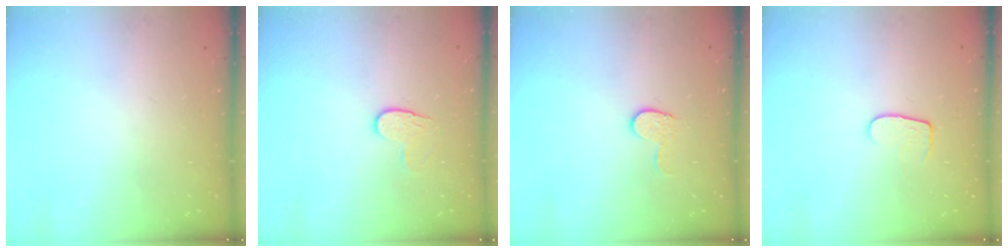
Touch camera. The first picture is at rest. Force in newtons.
{"total": 5.3, "press": 5.3, "slide": 0.5}
{"total": 4.4, "press": 4.4, "slide": 0.4}
{"total": 5.8, "press": 5.8, "slide": 0.6}